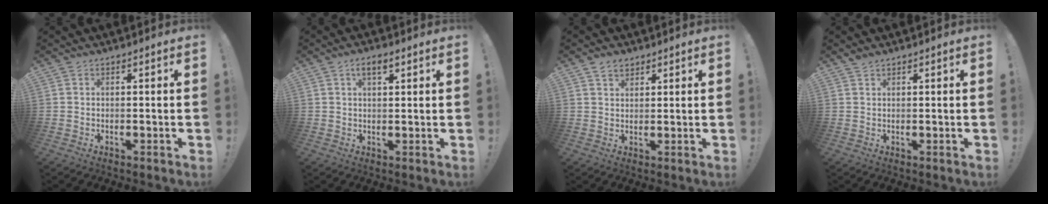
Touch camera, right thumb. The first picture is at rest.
{"total": 3.9, "force": [1.8, 1.7, 3.0], "torque": [-0.047, 0.000, 0.028]}
{"total": 3.6, "force": [2.5, 2.2, 1.3], "torque": [-0.014, -0.011, 0.044]}
{"total": 1.1, "force": [1.0, 0.2, 0.5], "torque": [-0.008, -0.001, 0.018]}